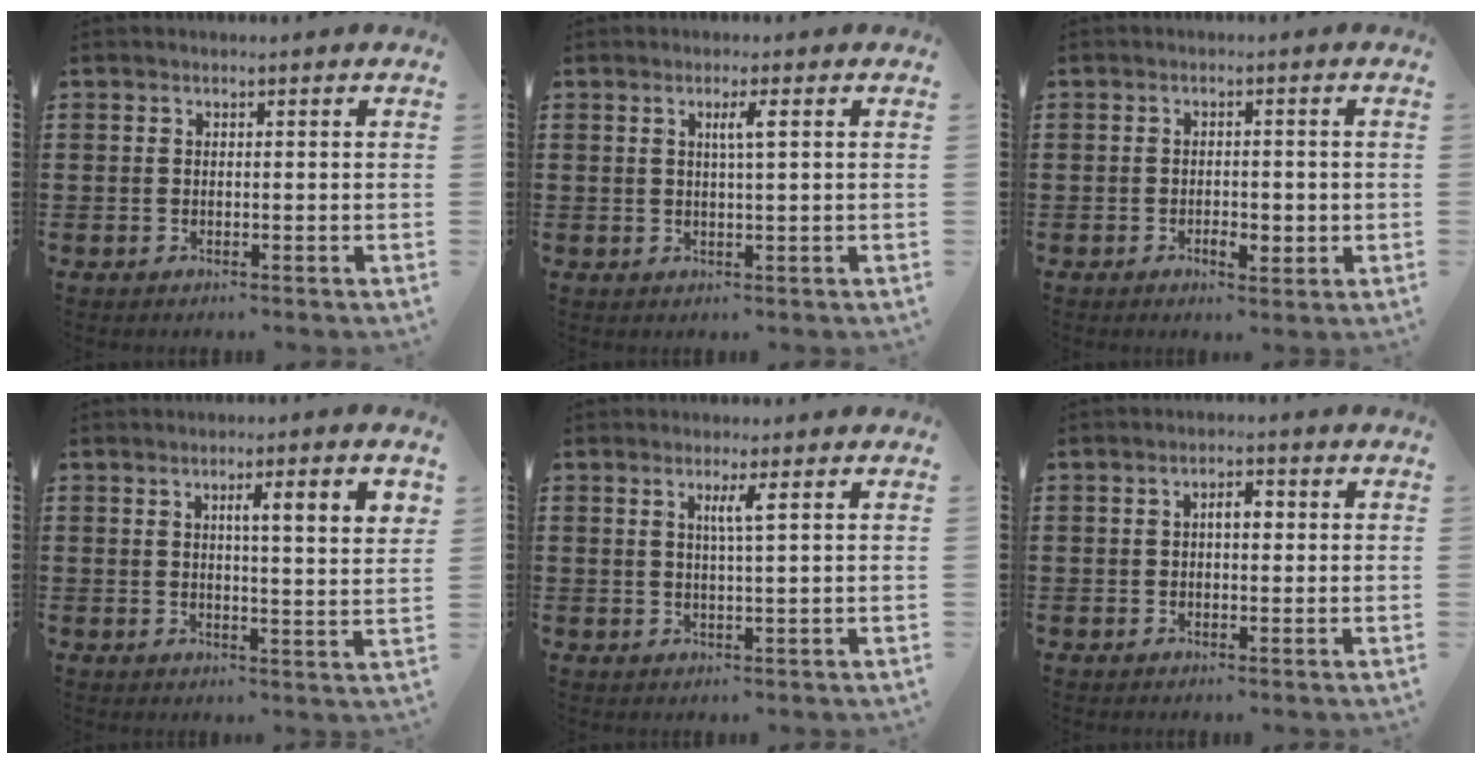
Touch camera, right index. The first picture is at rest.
{"total": 2.4, "force": [0.7, 0.0, 2.3], "torque": [-0.045, 0.001, 0.009]}
{"total": 2.3, "force": [-0.9, 1.1, 1.8], "torque": [-0.034, 0.003, -0.018]}
{"total": 4.9, "force": [2.0, 0.3, 4.5], "torque": [-0.083, -0.003, 0.027]}
{"total": 2.6, "force": [0.9, -0.1, 2.4], "torque": [-0.049, -0.003, 0.013]}
{"total": 2.6, "force": [0.1, 1.1, 2.4], "torque": [-0.039, 0.003, -0.002]}